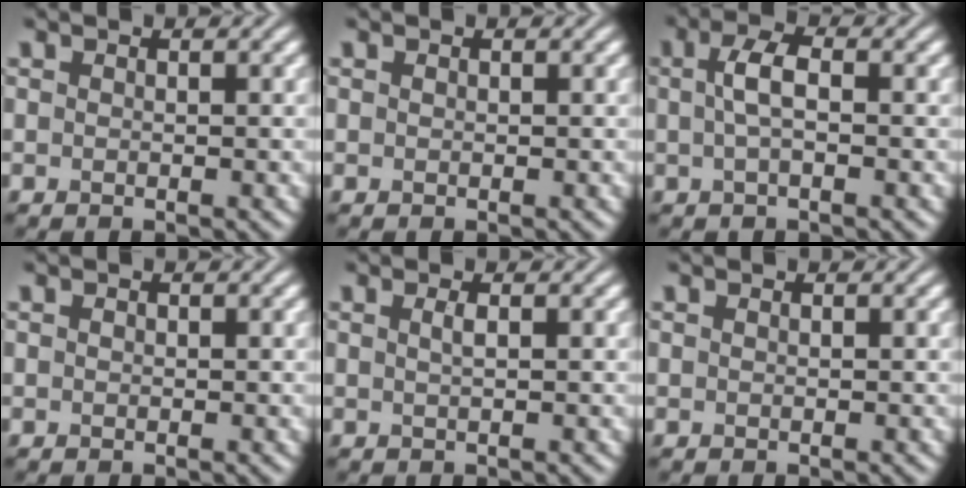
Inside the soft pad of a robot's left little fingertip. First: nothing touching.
{"total": 0.0}
{"total": 2.6, "force": [0.2, 0.9, 2.4], "torque": [-0.052, 0.006, -0.001]}
{"total": 0.0}
{"total": 1.1, "force": [0.3, 0.4, 1.0], "torque": [-0.015, 0.004, 0.003]}
{"total": 0.0}